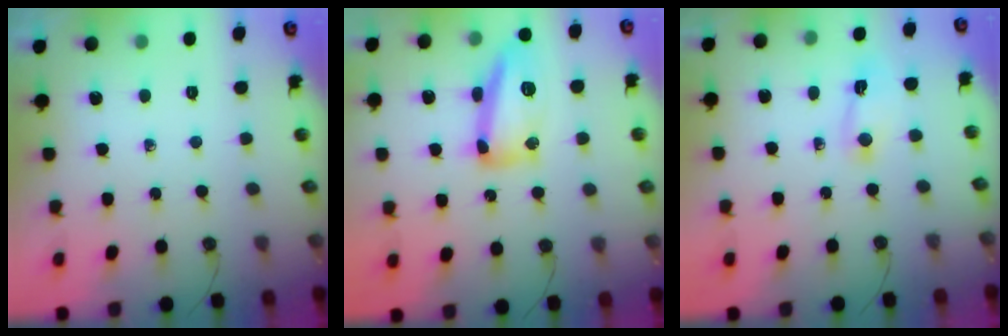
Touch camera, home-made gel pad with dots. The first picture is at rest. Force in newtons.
{"total": 14.0, "press": 13.9, "slide": 1.1}
{"total": 2.3, "press": 2.3, "slide": 0.3}